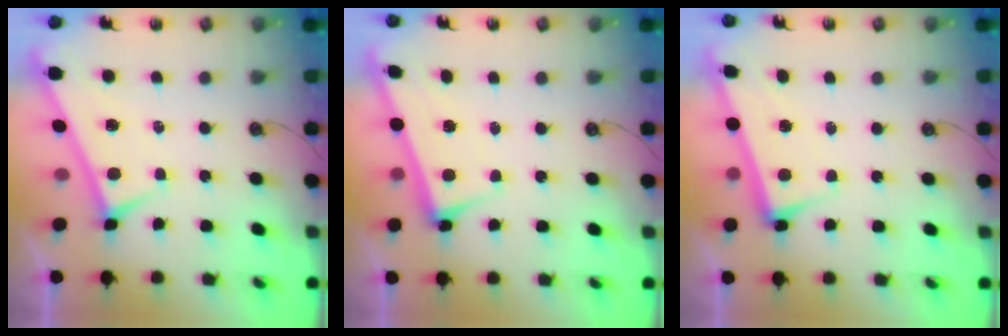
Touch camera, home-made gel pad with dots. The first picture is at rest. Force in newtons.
{"total": 2.9, "press": 2.9, "slide": 0.4}
{"total": 2.5, "press": 2.4, "slide": 0.9}